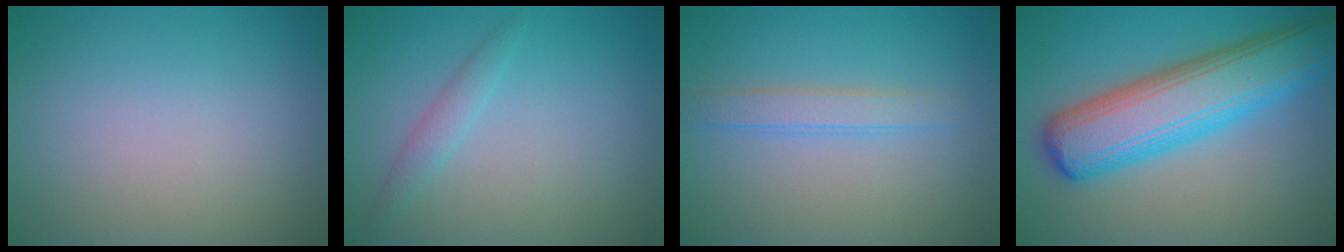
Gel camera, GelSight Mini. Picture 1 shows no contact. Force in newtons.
{"total": 1.4, "press": 1.4, "slide": 0.0}
{"total": 1.9, "press": 1.9, "slide": 0.0}
{"total": 9.1, "press": 9.1, "slide": 0.1}